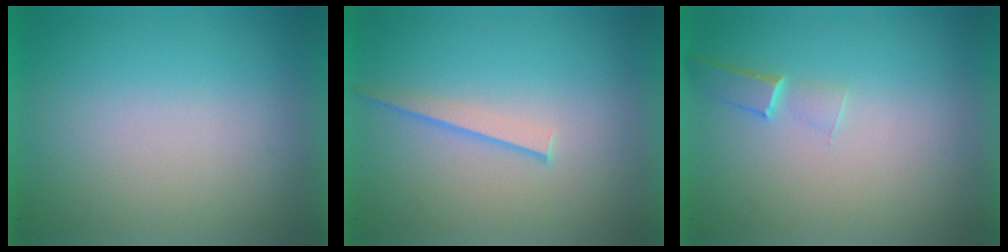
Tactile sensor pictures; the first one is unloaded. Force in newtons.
{"total": 1.1}
{"total": 1.0}